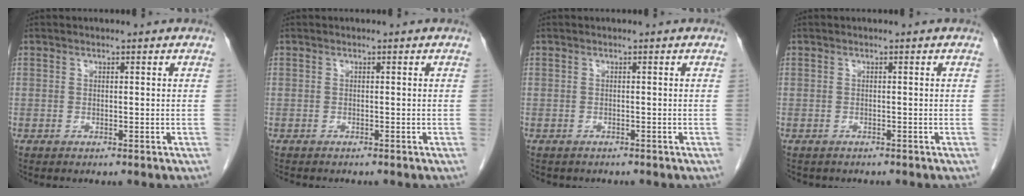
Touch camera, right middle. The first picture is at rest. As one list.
[{"total": 2.1, "force": [-1.9, 0.7, 0.8], "torque": [-0.017, -0.005, -0.021]}, {"total": 2.4, "force": [-2.0, 1.1, 0.6], "torque": [-0.015, -0.002, -0.024]}, {"total": 1.9, "force": [-1.6, 1.0, 0.4], "torque": [-0.014, -0.002, -0.019]}]